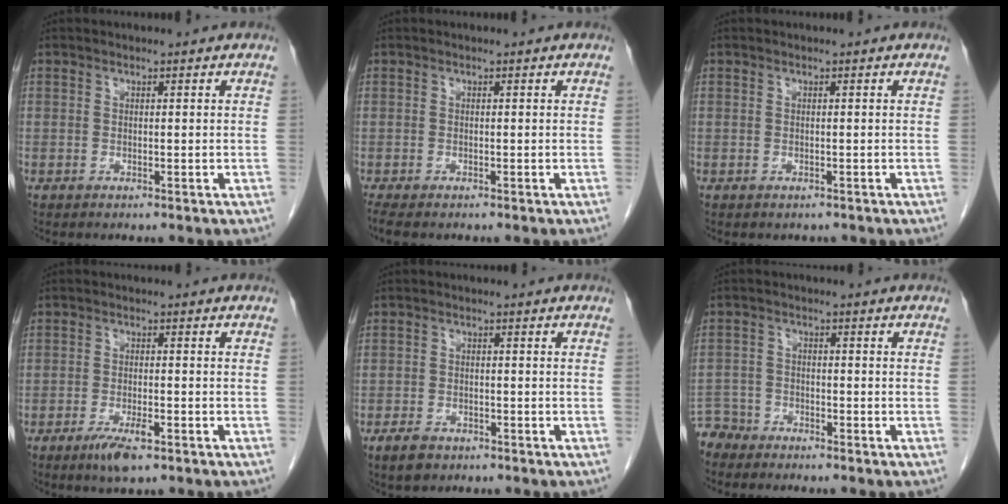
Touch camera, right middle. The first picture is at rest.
{"total": 2.7, "force": [-2.3, 0.5, 1.4], "torque": [-0.025, -0.008, -0.035]}
{"total": 0.0}
{"total": 4.3, "force": [-2.6, 1.0, 3.3], "torque": [-0.062, -0.005, -0.042]}
{"total": 3.1, "force": [-2.1, 1.7, 1.4], "torque": [-0.028, 0.001, -0.030]}
{"total": 4.3, "force": [-4.0, 1.3, -0.6], "torque": [0.016, -0.005, -0.081]}